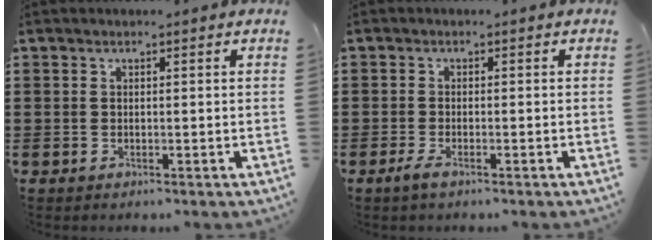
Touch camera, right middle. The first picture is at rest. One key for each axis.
{"total": 1.6, "fx": -1.0, "fy": 0.3, "fz": 1.2, "tx": -0.030, "ty": -0.005, "tz": -0.022}